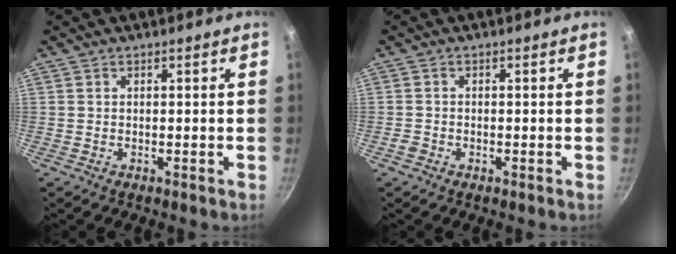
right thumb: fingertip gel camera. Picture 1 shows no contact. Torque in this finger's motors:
{"motor_torque": [0.19, 0.02, -0.22, 0.08, -0.01]}